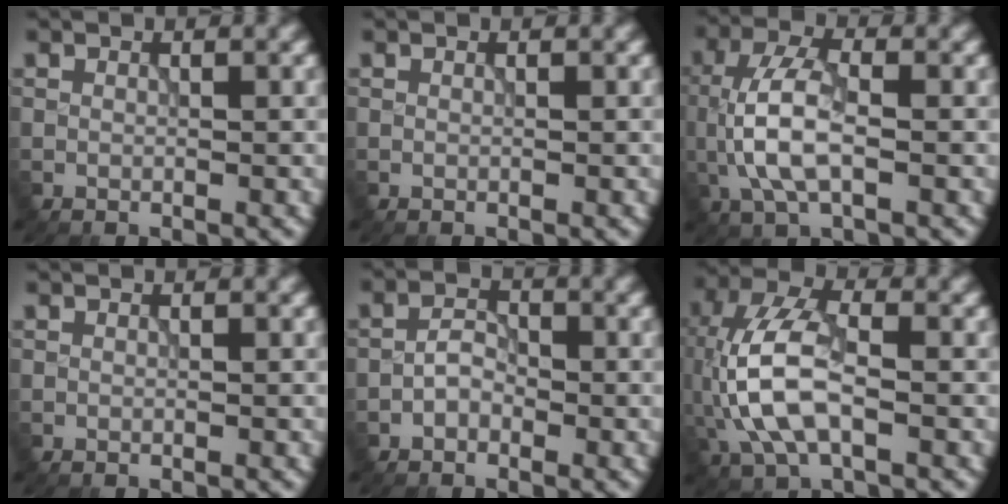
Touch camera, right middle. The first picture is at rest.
{"total": 0.0}
{"total": 6.0, "force": [-0.7, 2.7, 5.3], "torque": [-0.122, 0.006, -0.016]}
{"total": 0.0}
{"total": 1.9, "force": [-0.9, 1.2, 1.1], "torque": [-0.019, 0.008, -0.021]}
{"total": 8.3, "force": [-1.4, 4.1, 7.1], "torque": [-0.165, 0.016, -0.033]}